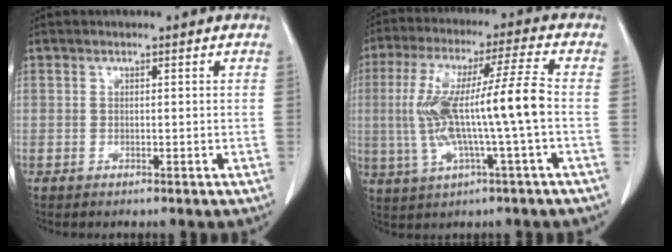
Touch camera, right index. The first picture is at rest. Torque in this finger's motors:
{"motor_torque": [1.76, -0.21, 0.78, 0.21]}